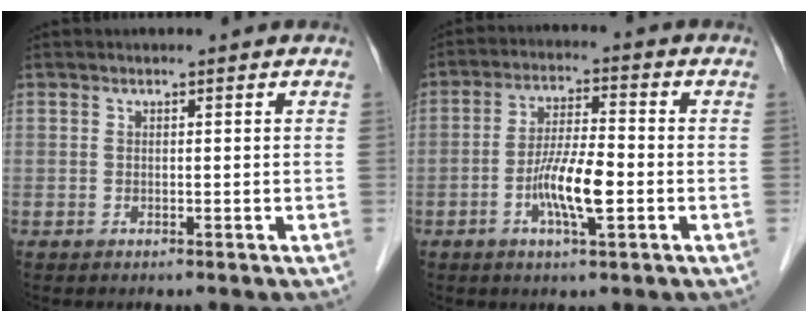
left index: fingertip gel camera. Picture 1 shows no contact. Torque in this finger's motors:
{"motor_torque": [1.48, 0.65, 0.30, 0.15]}